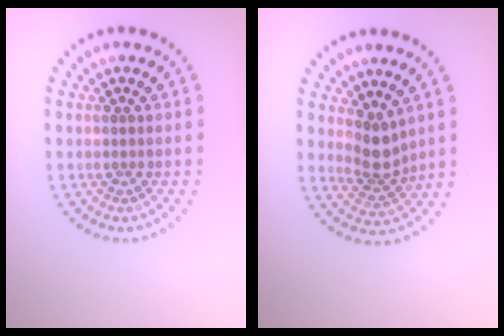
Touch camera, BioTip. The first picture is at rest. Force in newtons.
{"total": 2.8, "press": 2.1, "slide": 1.8}